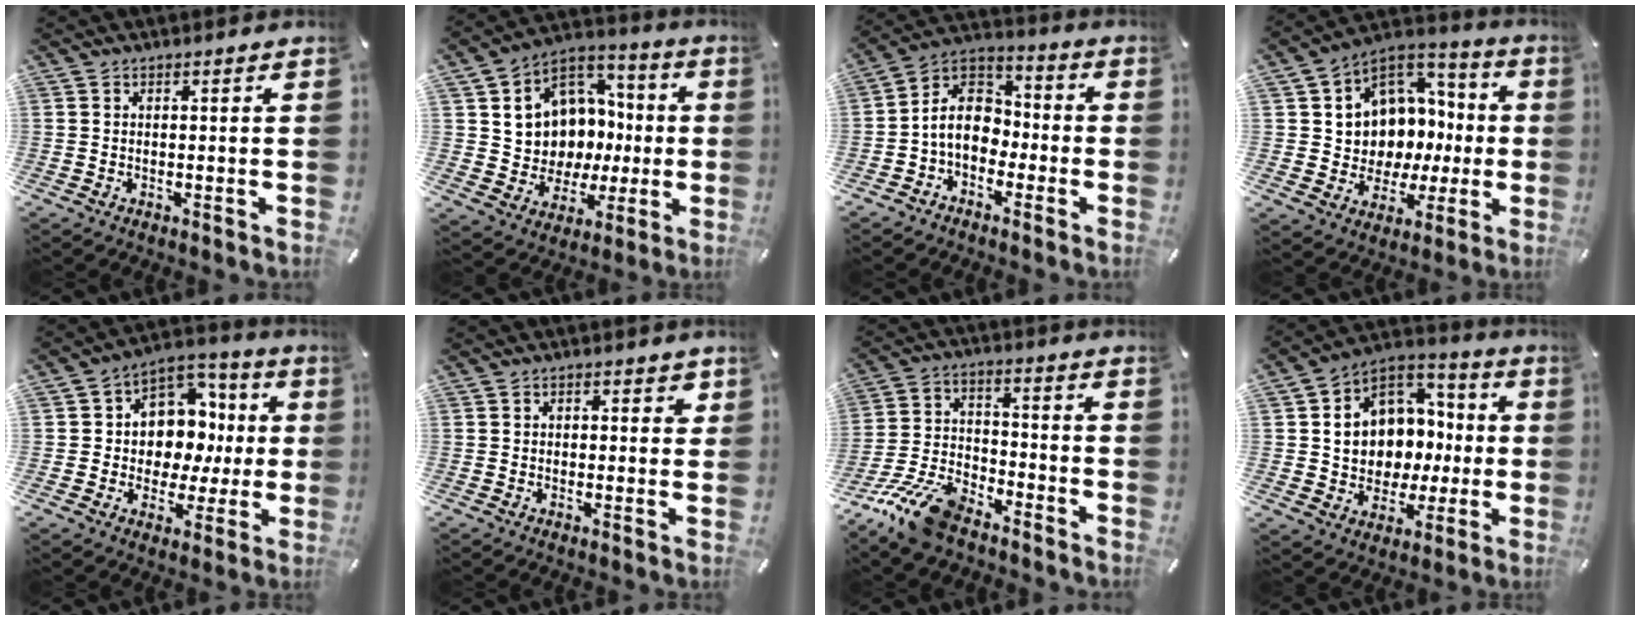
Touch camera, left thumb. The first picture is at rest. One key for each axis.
{"total": 10.9, "fx": 1.2, "fy": 10.7, "fz": 1.6, "tx": -0.022, "ty": -0.037, "tz": 0.042}
{"total": 9.8, "fx": -3.2, "fy": 7.9, "fz": 4.9, "tx": -0.119, "ty": 0.025, "tz": -0.061}
{"total": 9.7, "fx": 1.4, "fy": 9.5, "fz": 1.5, "tx": -0.020, "ty": -0.047, "tz": 0.040}
{"total": 11.1, "fx": 0.9, "fy": 10.4, "fz": 3.7, "tx": -0.044, "ty": -0.022, "tz": 0.026}
{"total": 2.1, "fx": 0.5, "fy": 1.5, "fz": 1.4, "tx": -0.013, "ty": 0.002, "tz": 0.002}
{"total": 13.3, "fx": -10.3, "fy": 5.0, "fz": 6.6, "tx": -0.135, "ty": 0.048, "tz": -0.193}
{"total": 11.5, "fx": 0.4, "fy": 10.9, "fz": 3.7, "tx": -0.061, "ty": -0.025, "tz": 0.018}